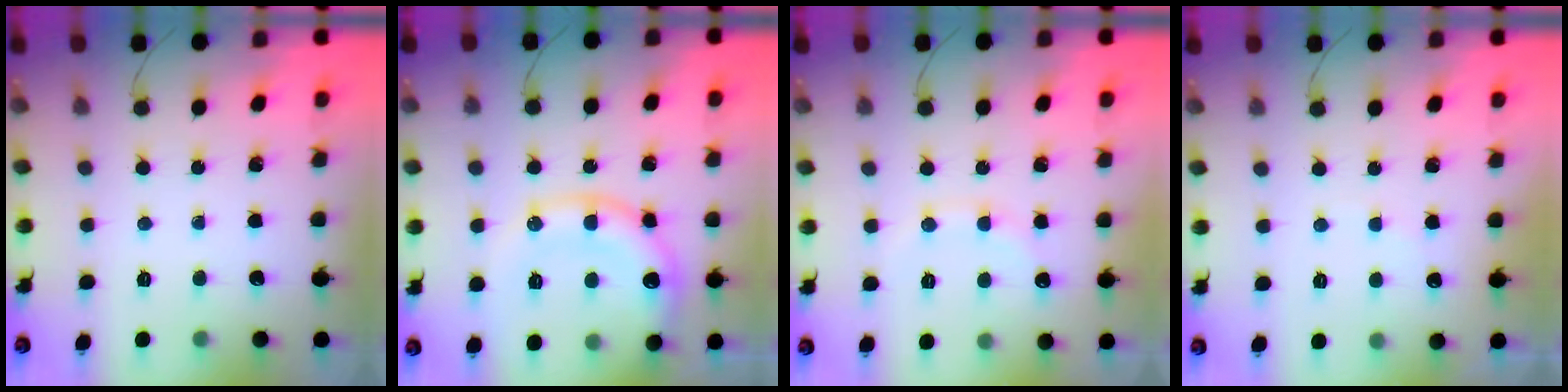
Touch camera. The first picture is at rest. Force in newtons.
{"total": 16.4, "press": 16.2, "slide": 2.3}
{"total": 7.1, "press": 6.8, "slide": 1.8}
{"total": 5.1, "press": 5.1, "slide": 0.8}